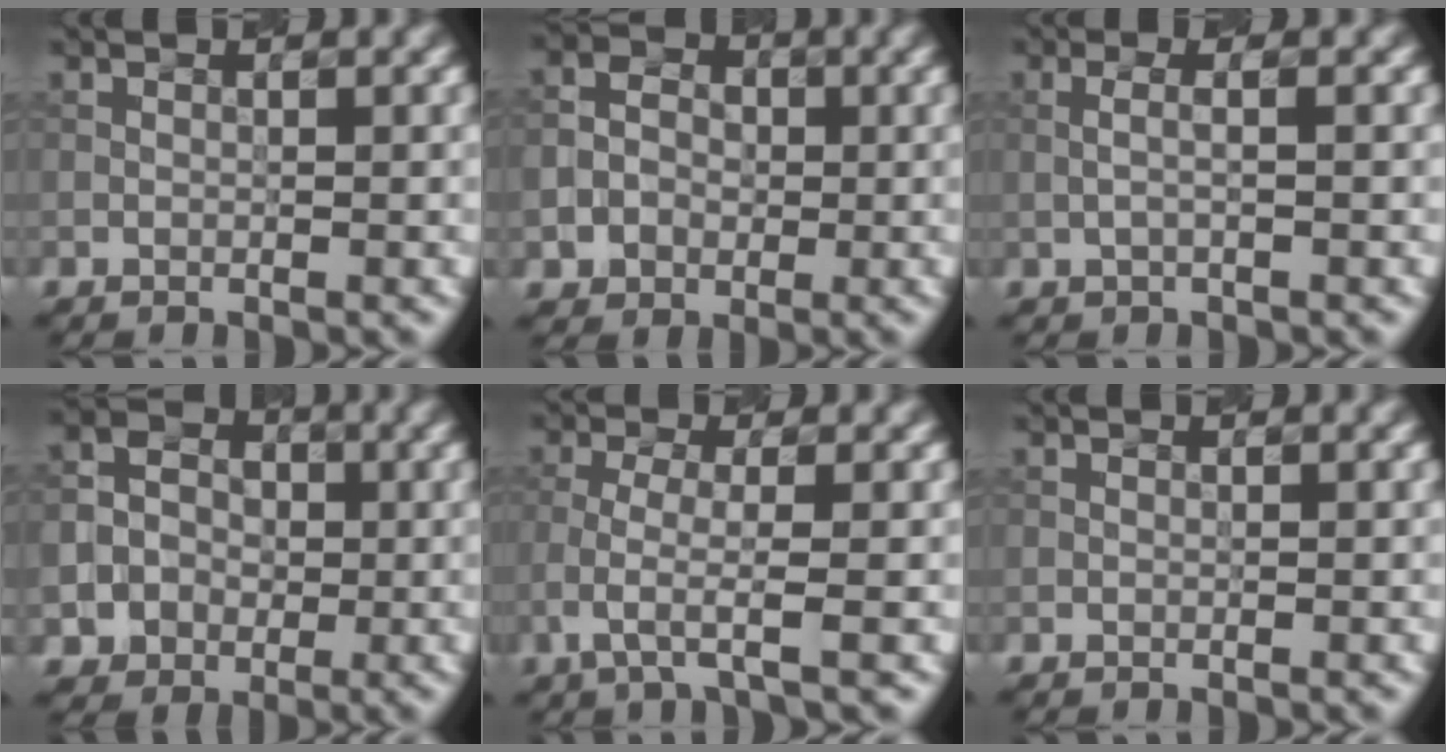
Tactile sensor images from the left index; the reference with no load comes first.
{"total": 2.9, "force": [-0.4, 2.8, 0.8], "torque": [-0.014, 0.008, -0.004]}
{"total": 1.1, "force": [0.1, 0.1, 1.1], "torque": [-0.024, 0.003, 0.005]}
{"total": 5.0, "force": [-1.0, 4.8, 1.3], "torque": [-0.019, 0.008, -0.019]}
{"total": 2.6, "force": [-1.3, 0.3, 2.3], "torque": [-0.059, 0.003, -0.020]}
{"total": 0.0}